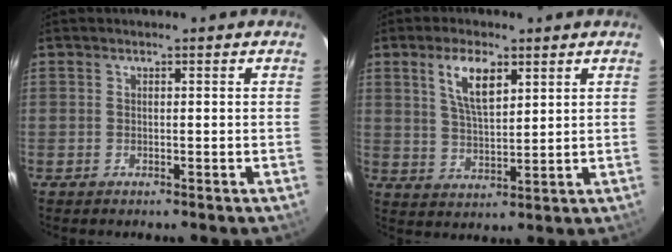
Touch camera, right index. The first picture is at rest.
{"total": 7.7, "force": [3.8, 3.0, 6.0], "torque": [-0.111, 0.006, 0.075]}